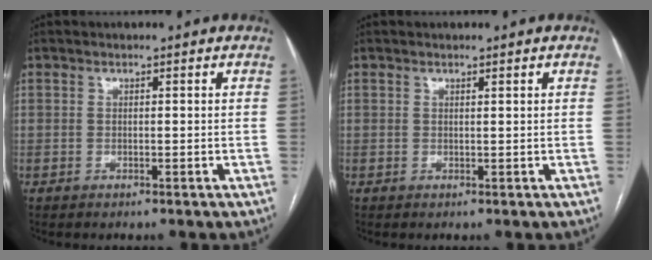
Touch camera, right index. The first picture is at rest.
{"total": 0.5, "force": [0.4, 0.0, 0.3], "torque": [-0.006, 0.000, 0.006]}